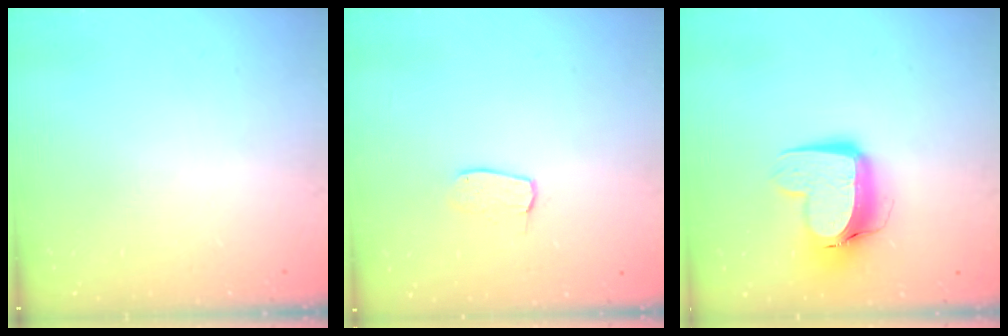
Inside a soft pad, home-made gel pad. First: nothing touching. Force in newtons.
{"total": 4.8, "press": 4.8, "slide": 0.3}
{"total": 12.0, "press": 12.0, "slide": 1.2}